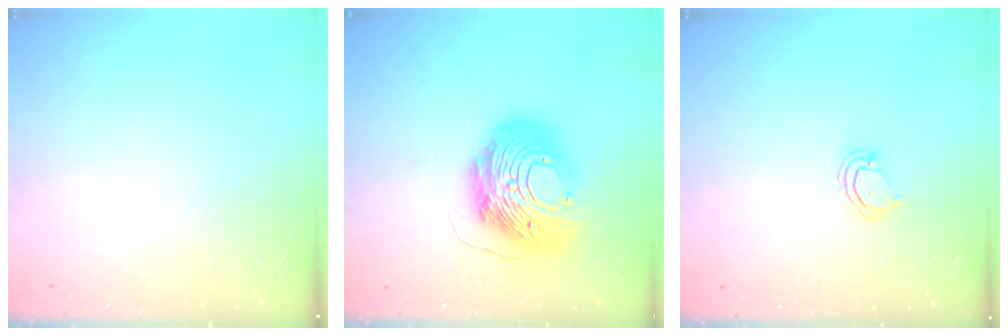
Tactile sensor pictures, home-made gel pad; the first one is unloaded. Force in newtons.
{"total": 19.8, "press": 19.7, "slide": 1.9}
{"total": 3.9, "press": 3.9, "slide": 0.3}